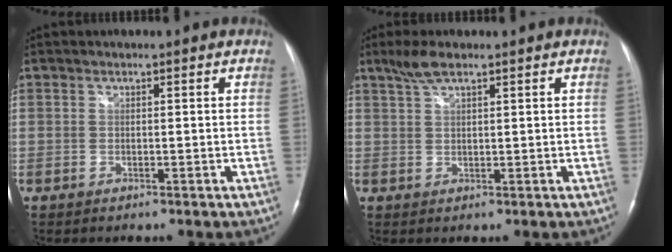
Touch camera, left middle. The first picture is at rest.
{"total": 3.5, "force": [2.6, 0.7, 2.3], "torque": [-0.053, 0.009, 0.055]}